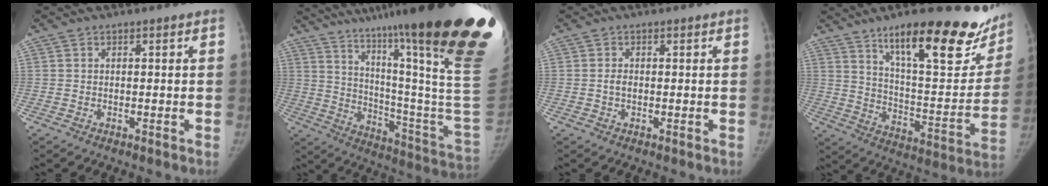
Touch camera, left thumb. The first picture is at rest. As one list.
[{"total": 41.4, "force": [27.1, 4.8, 30.9], "torque": [-0.294, -0.134, 0.392]}, {"total": 1.3, "force": [-0.1, 1.0, 1.0], "torque": [-0.015, 0.002, -0.002]}, {"total": 26.9, "force": [17.5, 8.2, 18.6], "torque": [-0.210, -0.080, 0.263]}]